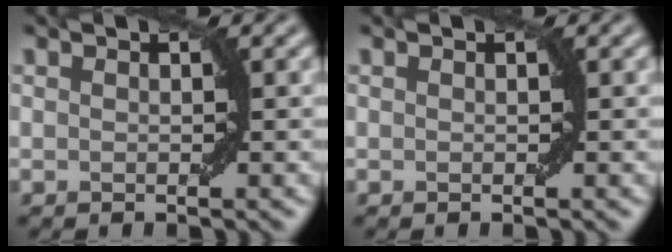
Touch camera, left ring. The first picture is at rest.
{"total": 0.0}